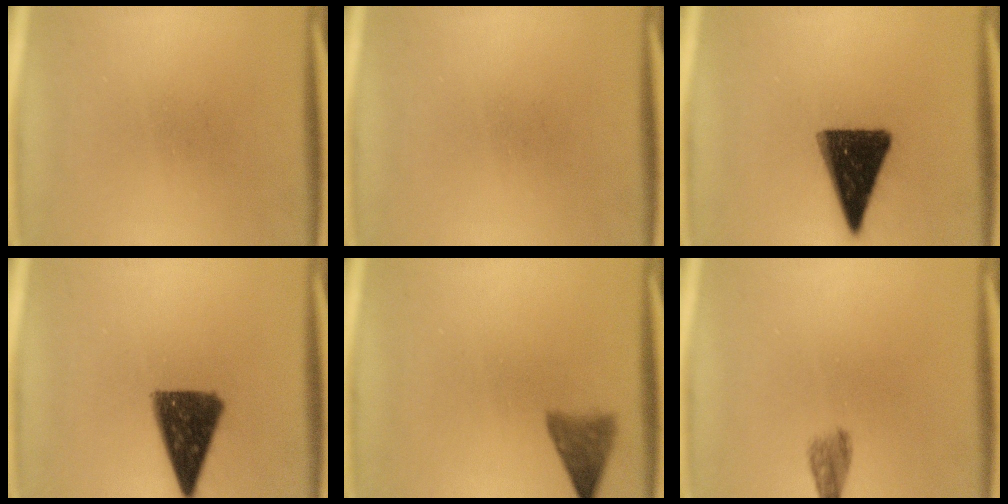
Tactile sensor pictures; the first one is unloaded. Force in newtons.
{"total": 0.0}
{"total": 15.4}
{"total": 11.5}
{"total": 3.6}
{"total": 2.4}